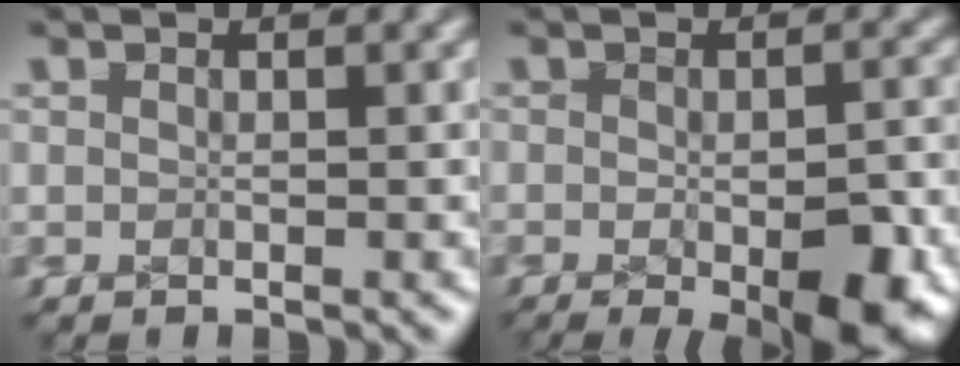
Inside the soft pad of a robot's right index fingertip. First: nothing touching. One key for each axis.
{"total": 6.1, "fx": -2.9, "fy": 2.6, "fz": 4.7, "tx": -0.067, "ty": -0.029, "tz": -0.033}